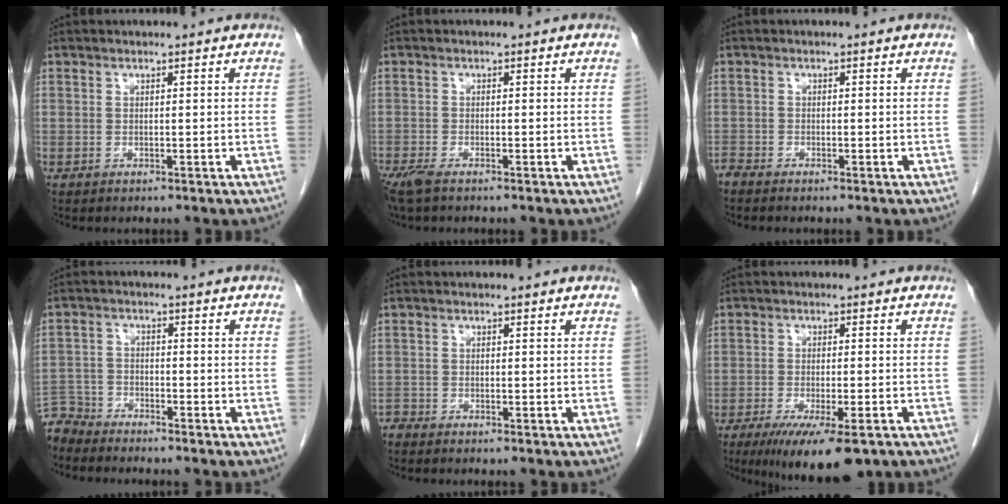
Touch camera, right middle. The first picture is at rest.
{"total": 3.2, "force": [-2.4, 0.7, 2.0], "torque": [-0.047, -0.011, -0.046]}
{"total": 1.1, "force": [-1.1, 0.0, 0.0], "torque": [-0.002, -0.003, -0.021]}
{"total": 5.9, "force": [-5.7, 1.4, -0.5], "torque": [0.014, -0.004, -0.115]}
{"total": 1.0, "force": [-1.0, 0.0, -0.2], "torque": [0.005, -0.003, -0.020]}
{"total": 10.7, "force": [-6.9, 2.5, 7.8], "torque": [-0.119, -0.021, -0.107]}